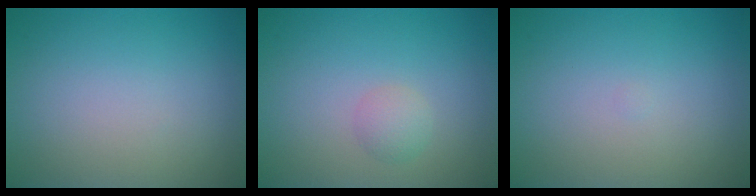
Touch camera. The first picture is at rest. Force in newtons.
{"total": 1.4, "press": 1.4, "slide": 0.0}
{"total": 0.0}